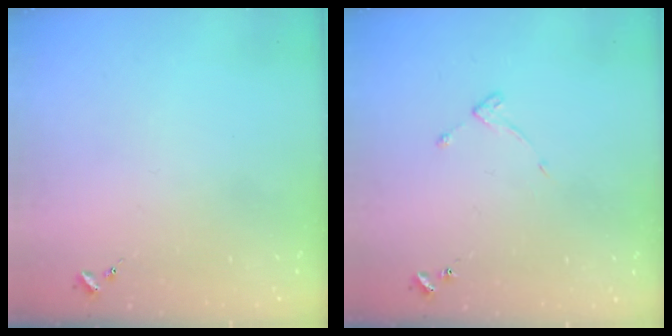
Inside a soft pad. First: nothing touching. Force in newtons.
{"total": 3.7, "press": 3.6, "slide": 0.5}